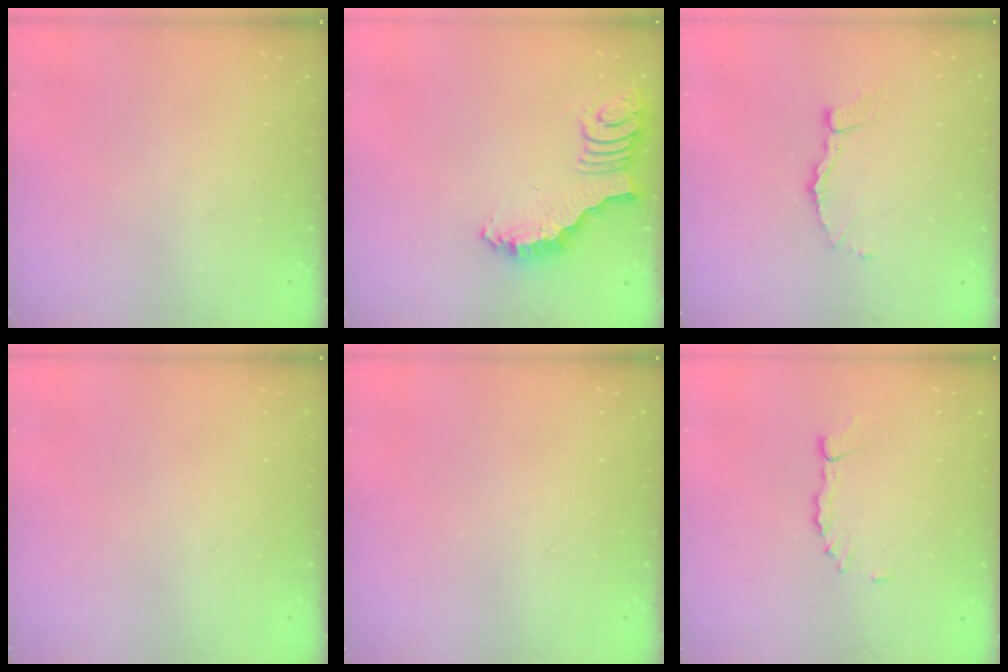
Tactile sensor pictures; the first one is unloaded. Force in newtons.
{"total": 2.6, "press": 2.5, "slide": 0.5}
{"total": 7.1, "press": 7.1, "slide": 0.7}
{"total": 0.0}
{"total": 0.0}
{"total": 2.3, "press": 2.3, "slide": 0.2}